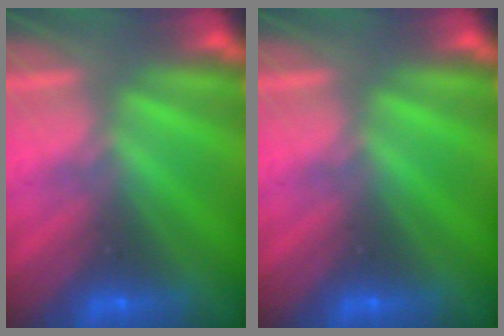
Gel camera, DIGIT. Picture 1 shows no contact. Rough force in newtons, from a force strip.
{"total": 0.0}